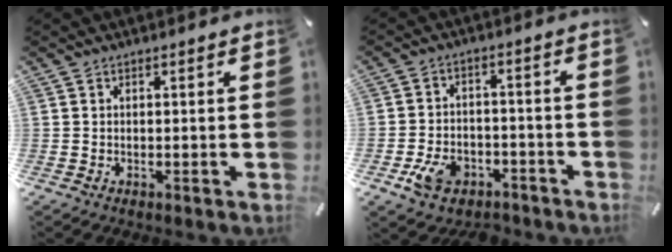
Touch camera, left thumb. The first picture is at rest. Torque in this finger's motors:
{"motor_torque": [0.28, 0.64, 0.08, 0.08, 0.09]}